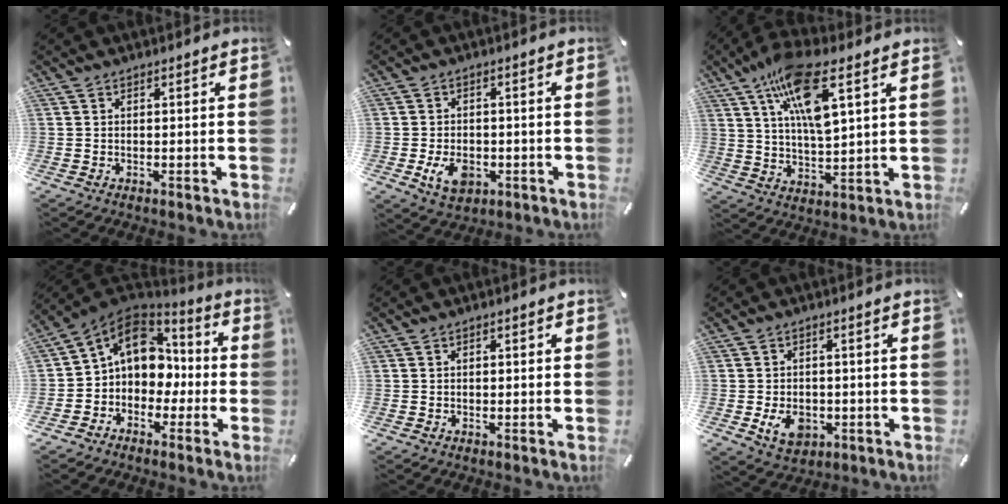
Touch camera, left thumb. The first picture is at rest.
{"total": 6.7, "force": [-2.0, 4.9, 4.2], "torque": [-0.078, -0.002, -0.038]}
{"total": 14.2, "force": [7.3, 4.5, 11.4], "torque": [-0.213, -0.017, 0.123]}
{"total": 12.1, "force": [1.6, 10.1, 6.3], "torque": [-0.109, 0.000, 0.035]}
{"total": 1.0, "force": [-0.1, 0.7, 0.7], "torque": [-0.013, 0.004, -0.005]}
{"total": 7.0, "force": [-1.8, 5.4, 4.1], "torque": [-0.070, 0.002, -0.032]}